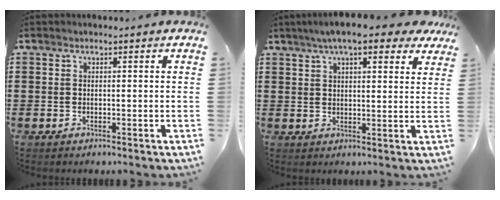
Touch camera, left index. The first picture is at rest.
{"total": 7.4, "force": [5.6, 1.5, 4.6], "torque": [-0.087, -0.005, 0.097]}